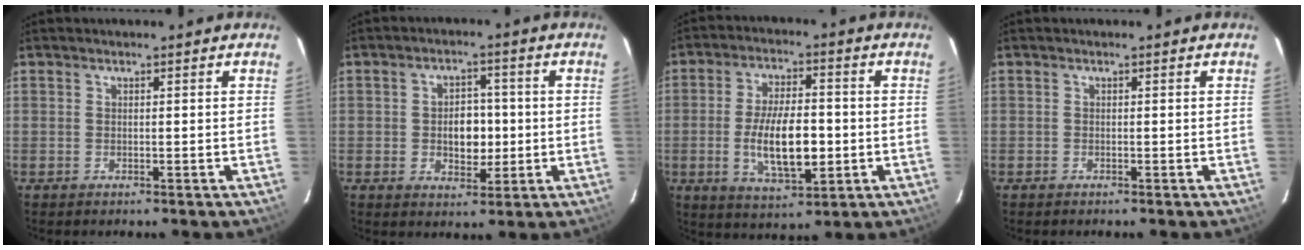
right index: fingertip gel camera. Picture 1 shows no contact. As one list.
[{"total": 6.4, "force": [-0.5, 4.4, 4.6], "torque": [-0.079, 0.006, -0.001]}, {"total": 12.1, "force": [-2.1, 4.7, 10.9], "torque": [-0.207, -0.009, -0.030]}, {"total": 0.0}]